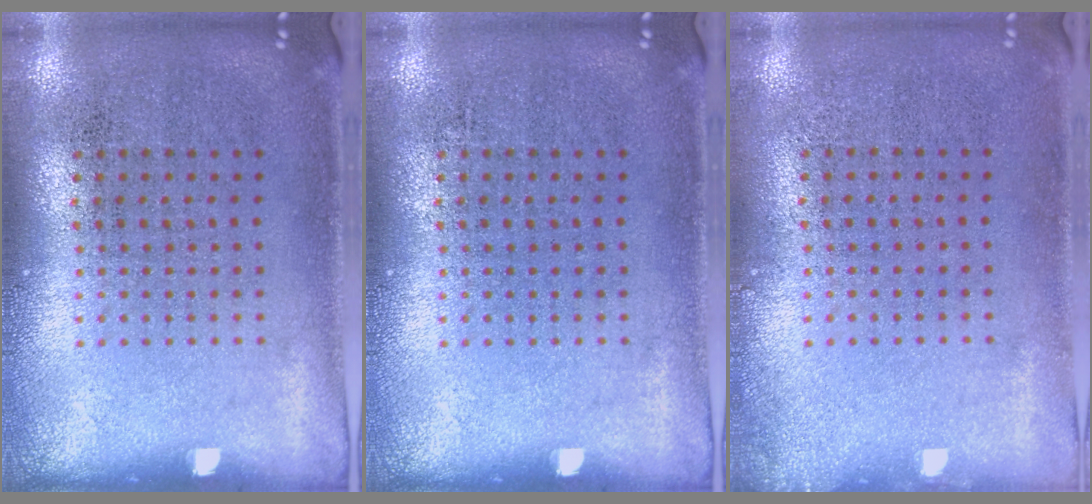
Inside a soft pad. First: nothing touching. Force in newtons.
{"total": 0.0}
{"total": 0.7, "press": 0.7, "slide": 0.1}